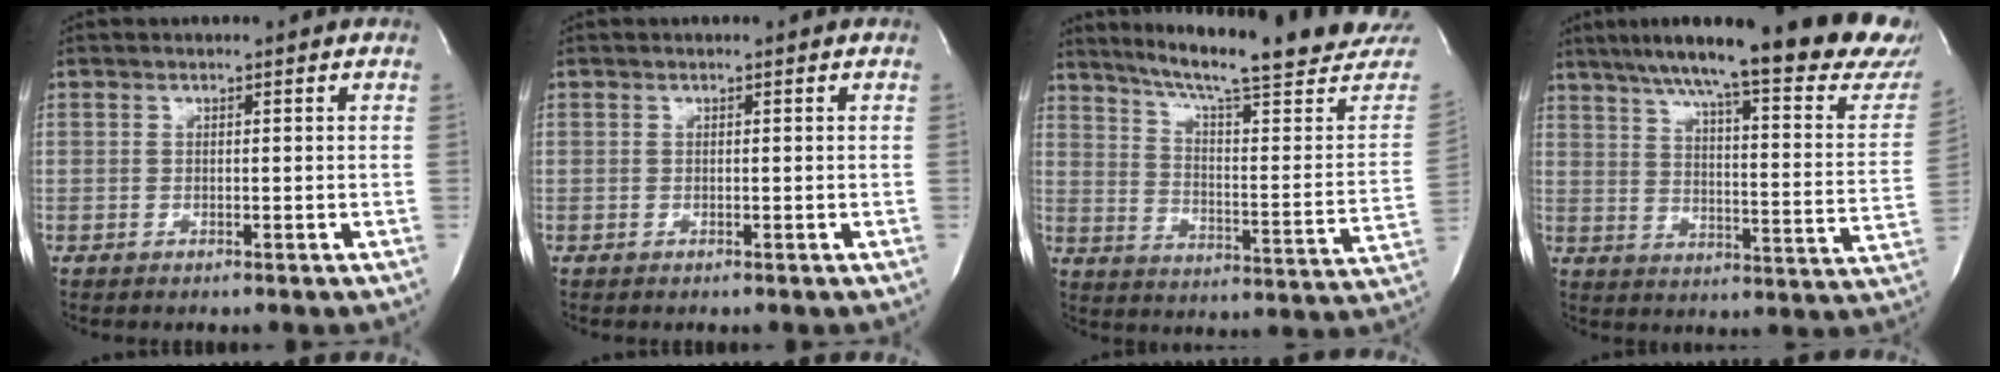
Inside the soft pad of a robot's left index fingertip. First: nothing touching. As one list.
[{"total": 0.0}, {"total": 24.3, "force": [21.2, 0.7, 11.9], "torque": [-0.178, -0.070, 0.277]}, {"total": 27.0, "force": [22.5, 2.5, 14.7], "torque": [-0.213, -0.056, 0.282]}]